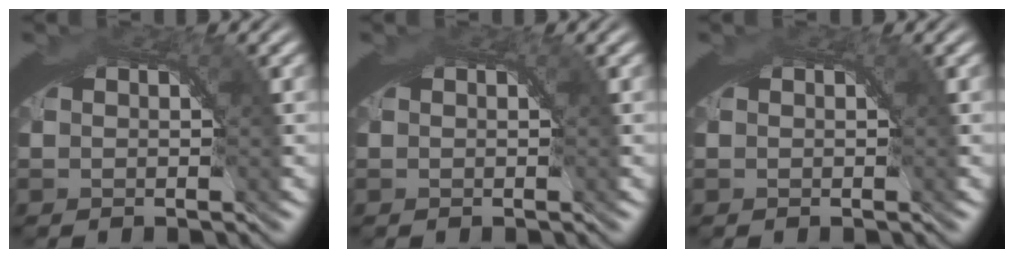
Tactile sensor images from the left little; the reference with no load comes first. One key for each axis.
{"total": 0.0}
{"total": 0.0}